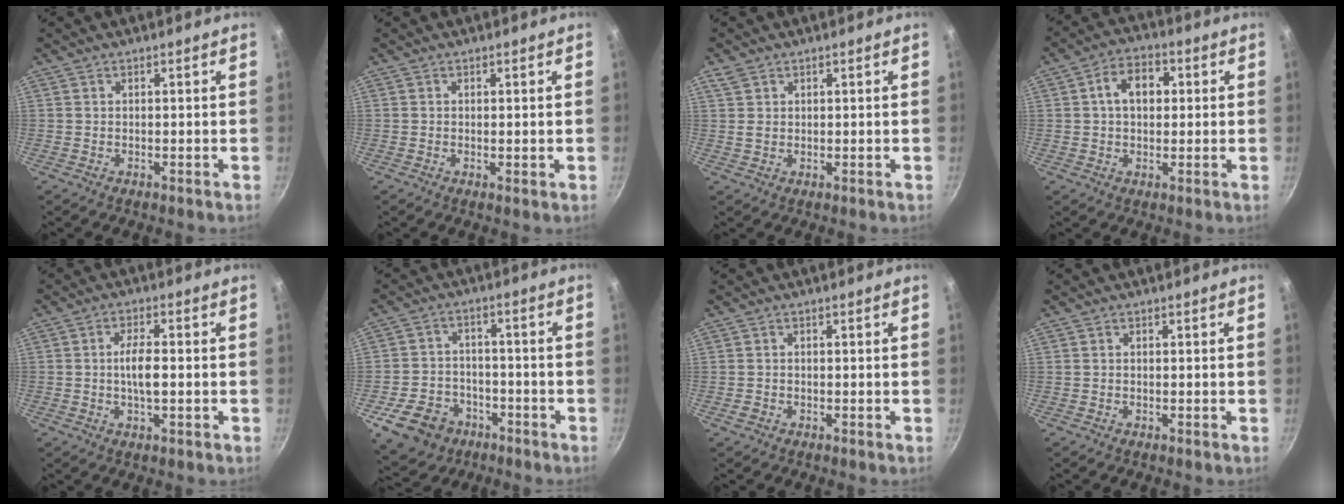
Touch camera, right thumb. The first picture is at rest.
{"total": 0.7, "force": [0.1, 0.2, 0.6], "torque": [-0.010, -0.003, 0.000]}
{"total": 2.7, "force": [1.3, 2.0, 1.2], "torque": [-0.018, -0.001, 0.026]}
{"total": 7.7, "force": [1.3, 5.4, 5.3], "torque": [-0.064, 0.014, 0.011]}
{"total": 5.3, "force": [-0.5, 2.2, 4.8], "torque": [-0.083, 0.009, -0.011]}
{"total": 12.4, "force": [-6.2, 9.2, 5.6], "torque": [-0.084, 0.042, -0.096]}
{"total": 1.2, "force": [-0.6, 0.9, 0.5], "torque": [-0.011, 0.003, -0.011]}
{"total": 0.0}